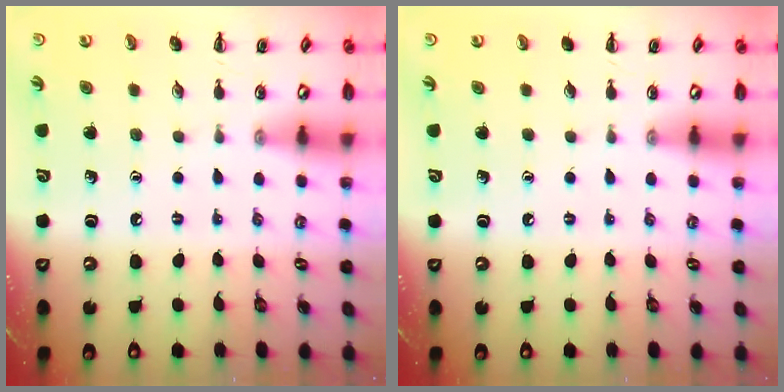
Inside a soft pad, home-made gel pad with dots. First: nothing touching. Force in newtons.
{"total": 0.0}